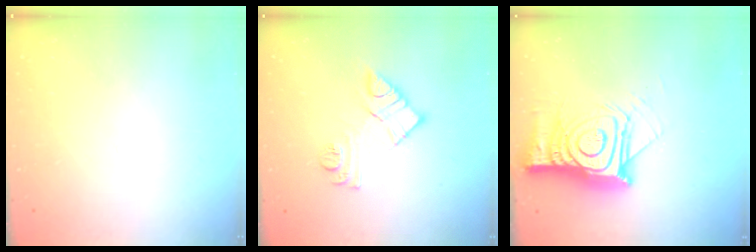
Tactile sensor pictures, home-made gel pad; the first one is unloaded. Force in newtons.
{"total": 11.1, "press": 11.0, "slide": 0.8}
{"total": 18.4, "press": 18.4, "slide": 1.5}